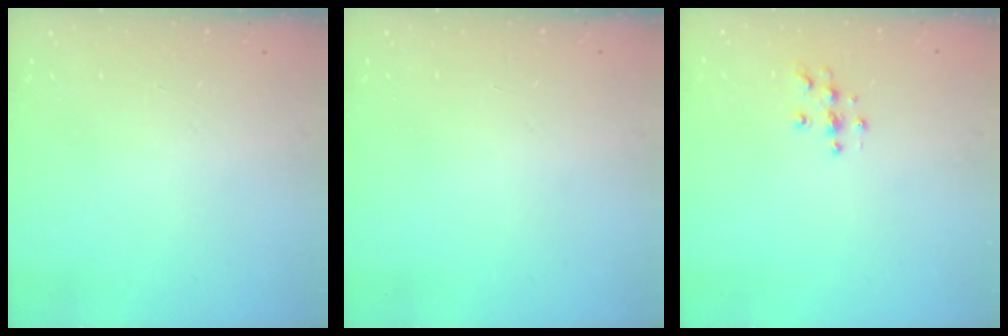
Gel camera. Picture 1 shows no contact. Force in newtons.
{"total": 0.0}
{"total": 5.1, "press": 5.1, "slide": 0.3}